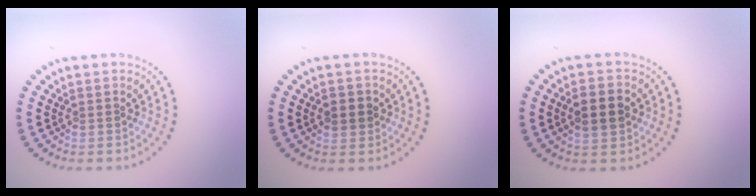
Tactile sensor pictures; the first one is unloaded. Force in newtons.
{"total": 1.8, "press": 1.8, "slide": 0.3}
{"total": 3.8, "press": 3.8, "slide": 0.2}